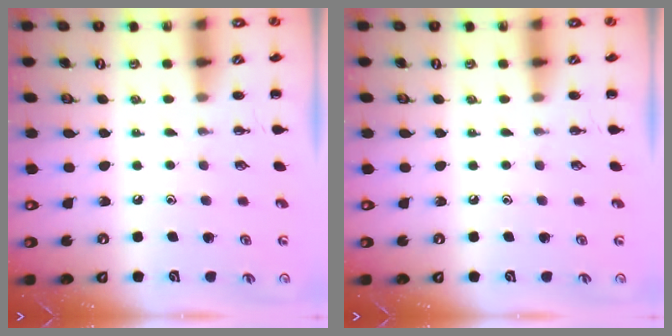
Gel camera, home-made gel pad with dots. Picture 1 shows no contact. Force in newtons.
{"total": 0.0}